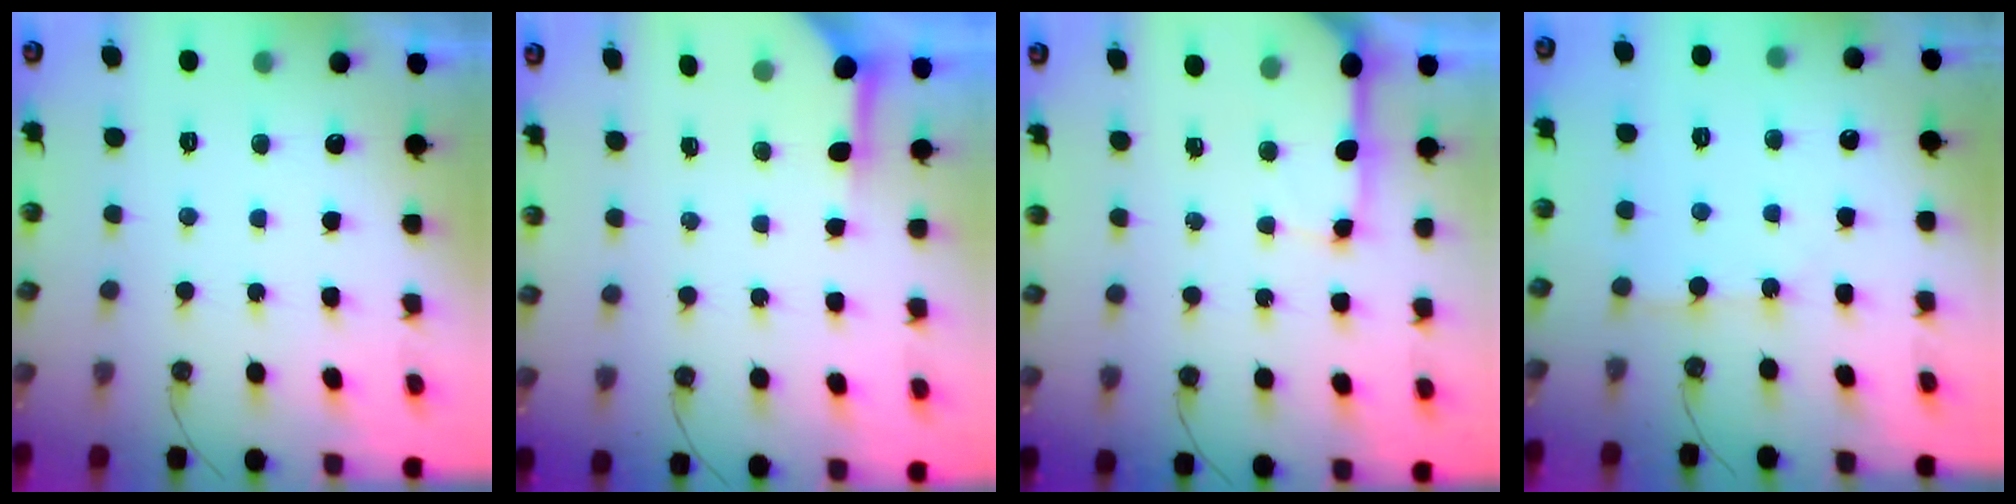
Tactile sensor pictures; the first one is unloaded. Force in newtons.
{"total": 3.8, "press": 3.8, "slide": 0.4}
{"total": 10.0, "press": 9.9, "slide": 1.3}
{"total": 3.4, "press": 3.4, "slide": 0.2}